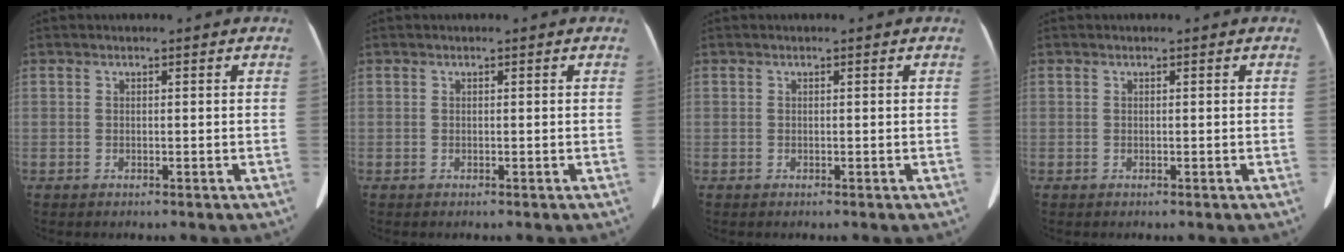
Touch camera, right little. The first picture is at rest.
{"total": 0.0}
{"total": 0.0}
{"total": 0.0}